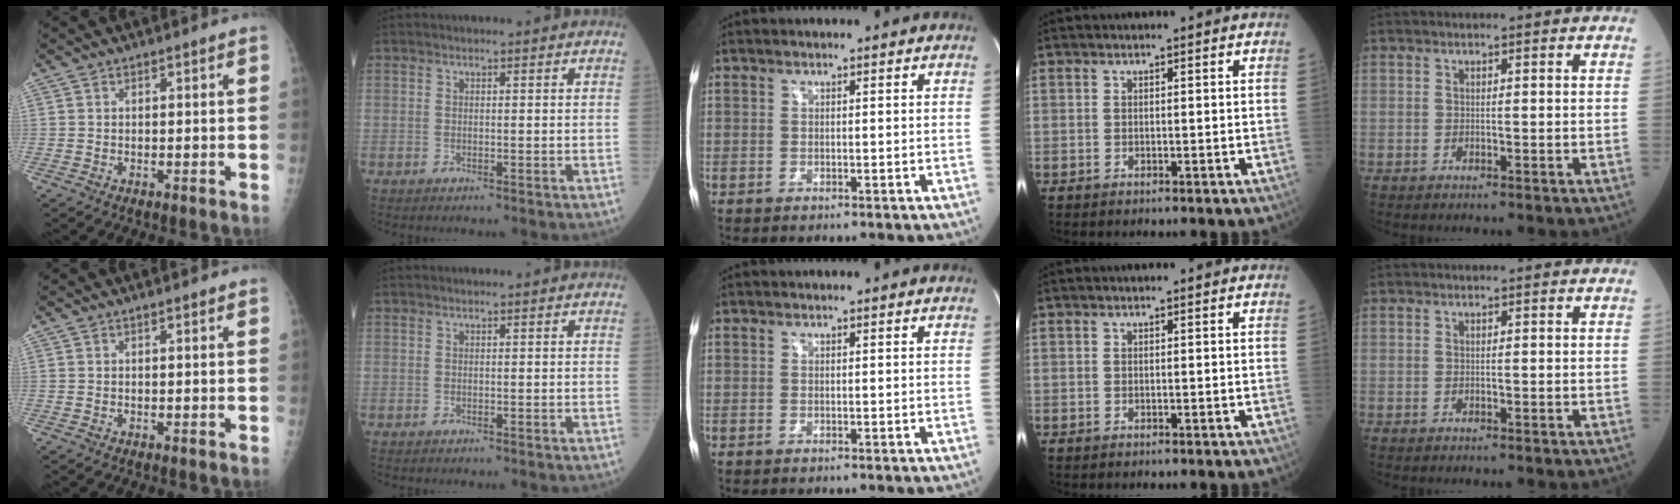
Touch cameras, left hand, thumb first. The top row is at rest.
{}